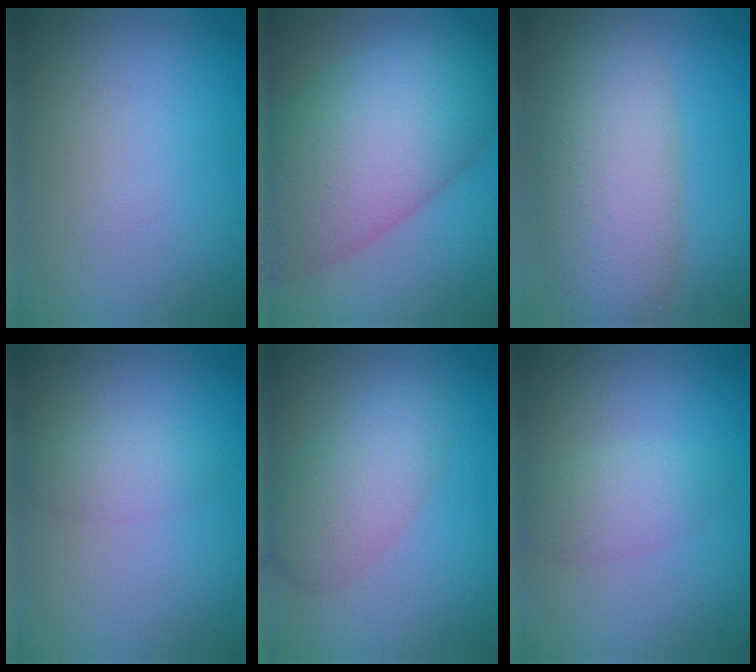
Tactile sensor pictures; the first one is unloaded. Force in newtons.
{"total": 12.0, "press": 12.0, "slide": 0.3}
{"total": 8.0, "press": 8.0, "slide": 0.5}
{"total": 1.8, "press": 1.8, "slide": 0.1}
{"total": 4.2, "press": 4.2, "slide": 0.2}
{"total": 2.2, "press": 2.2, "slide": 0.1}